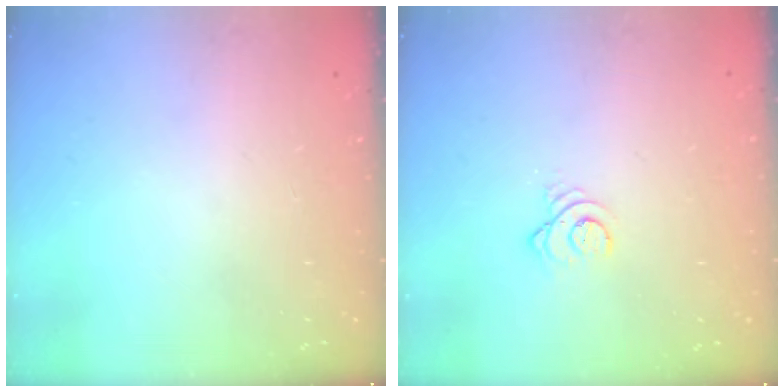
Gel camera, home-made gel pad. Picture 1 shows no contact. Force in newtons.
{"total": 3.0, "press": 3.0, "slide": 0.3}